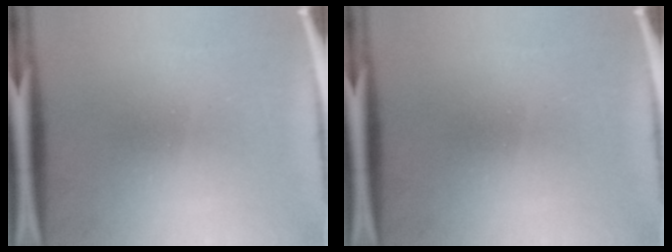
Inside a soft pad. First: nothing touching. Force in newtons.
{"total": 0.0}